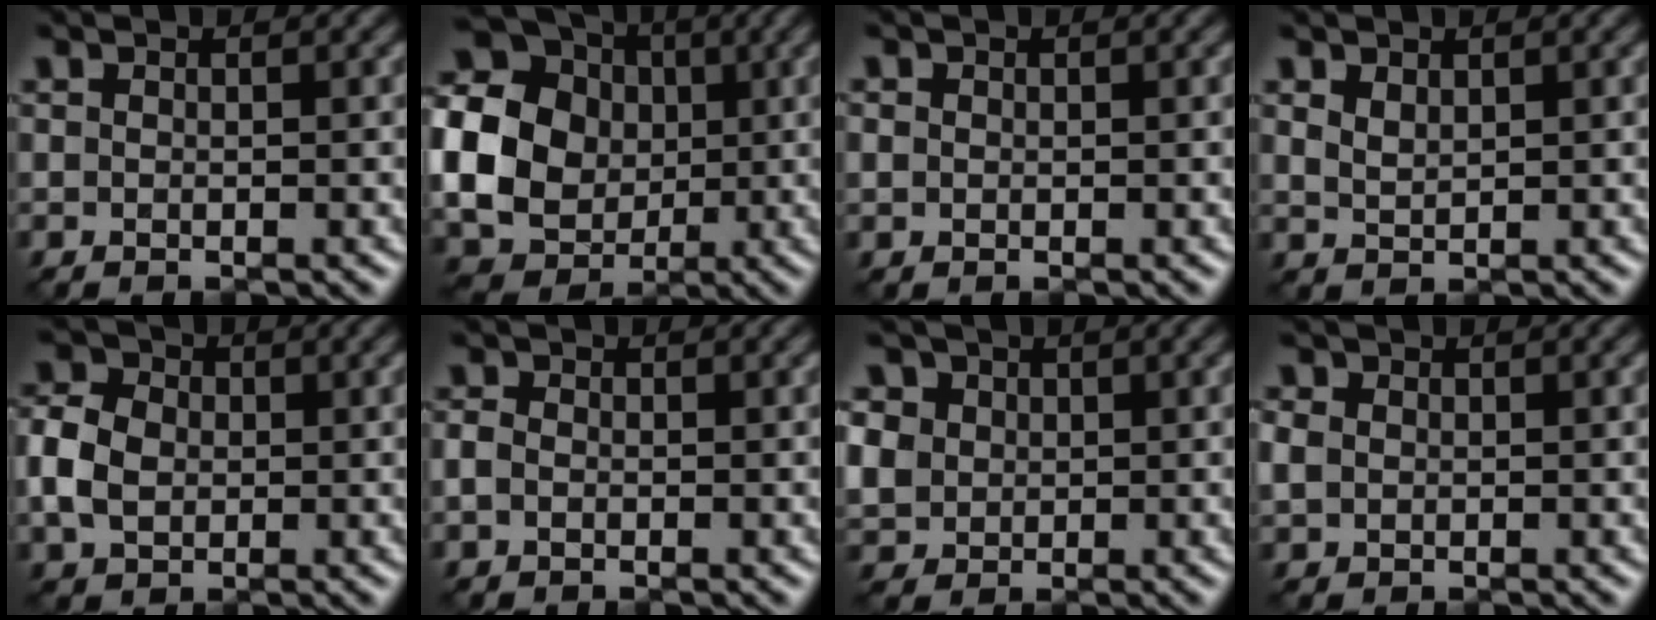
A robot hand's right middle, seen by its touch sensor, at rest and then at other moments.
{"total": 22.1, "force": [2.0, 20.5, 8.2], "torque": [-0.201, 0.011, -0.015]}
{"total": 0.7, "force": [0.1, 0.7, 0.1], "torque": [0.002, -0.002, 0.000]}
{"total": 1.4, "force": [0.9, 0.7, 0.8], "torque": [-0.018, -0.002, 0.024]}
{"total": 5.3, "force": [-0.2, 4.3, 3.1], "torque": [-0.077, 0.007, -0.012]}
{"total": 1.5, "force": [-0.3, 1.2, 0.8], "torque": [-0.016, -0.001, -0.012]}
{"total": 7.3, "force": [2.6, 6.0, 3.1], "torque": [-0.087, 0.020, 0.036]}
{"total": 2.1, "force": [0.2, 1.9, 0.8], "torque": [-0.022, 0.002, 0.000]}